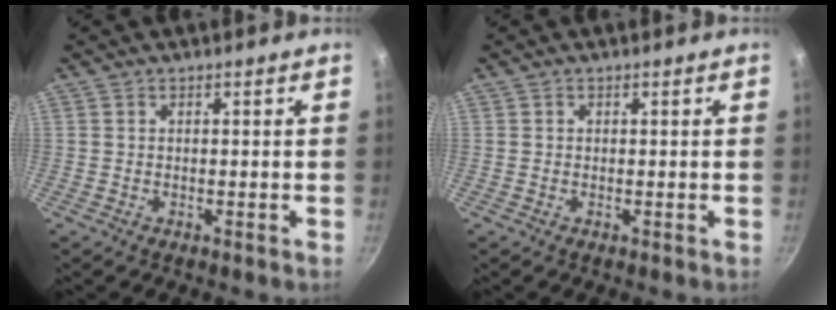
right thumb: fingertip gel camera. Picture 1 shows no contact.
{"total": 0.0}